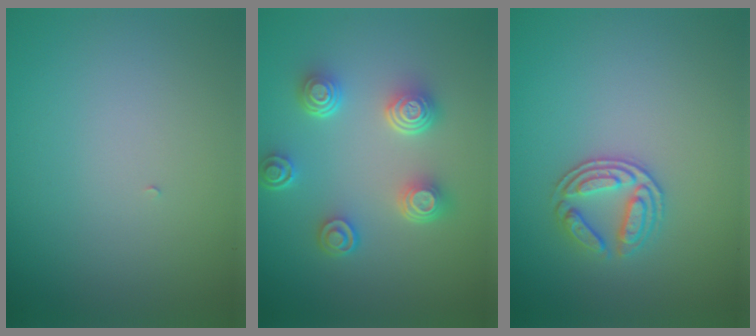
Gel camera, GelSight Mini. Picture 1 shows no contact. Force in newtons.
{"total": 4.5, "press": 3.5, "slide": 2.9}
{"total": 2.9, "press": 2.6, "slide": 1.1}